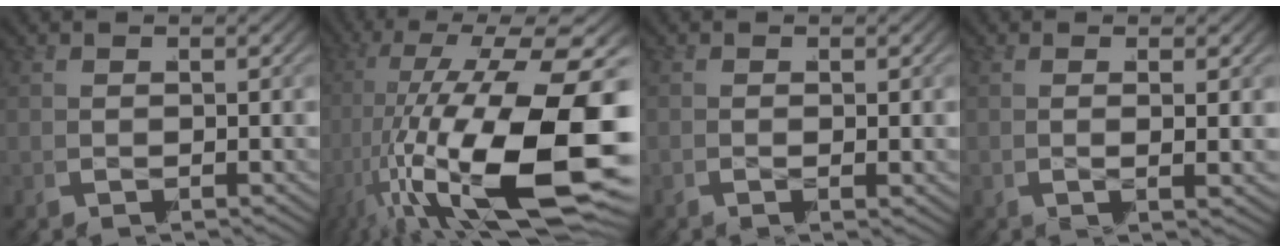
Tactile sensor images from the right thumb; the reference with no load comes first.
{"total": 19.9, "force": [-1.5, 9.1, 17.6], "torque": [-0.335, -0.044, 0.015]}
{"total": 0.5, "force": [-0.2, 0.2, 0.5], "torque": [-0.008, -0.004, -0.004]}
{"total": 1.3, "force": [0.0, -0.2, 1.2], "torque": [-0.015, 0.006, -0.006]}